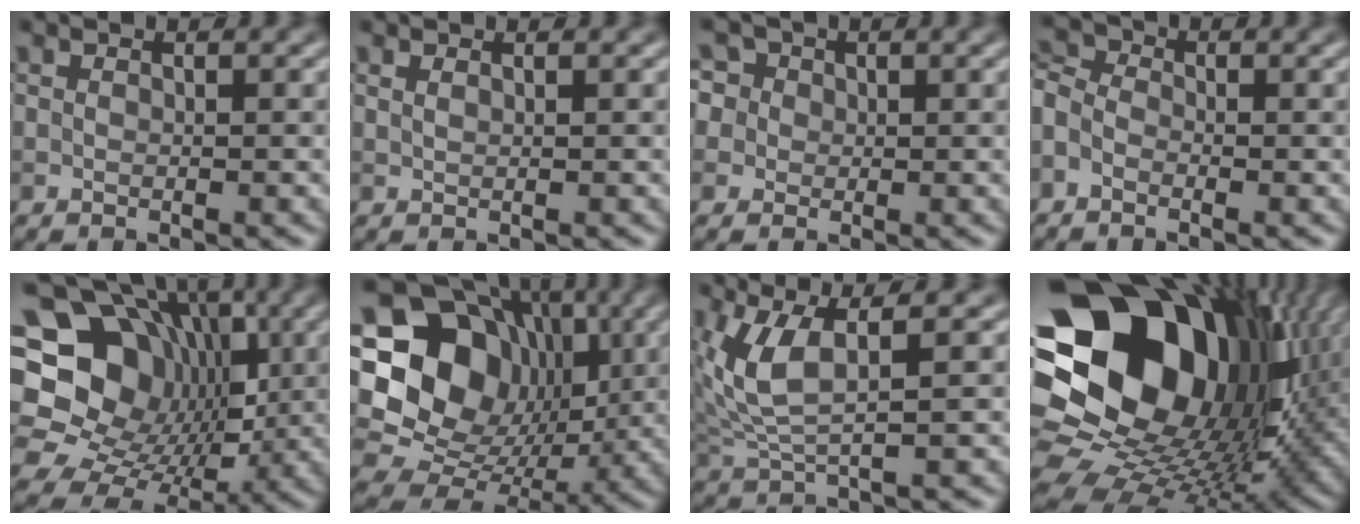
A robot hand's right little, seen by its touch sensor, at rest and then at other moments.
{"total": 0.5, "force": [0.4, 0.1, 0.3], "torque": [-0.006, 0.000, 0.009]}
{"total": 5.2, "force": [2.1, 4.3, 2.1], "torque": [-0.028, 0.029, 0.006]}
{"total": 2.7, "force": [-1.2, 1.8, 1.6], "torque": [-0.041, 0.004, -0.035]}
{"total": 17.5, "force": [2.8, 15.2, 8.1], "torque": [-0.155, 0.053, 0.036]}
{"total": 16.9, "force": [3.6, 14.2, 8.4], "torque": [-0.176, 0.038, 0.073]}
{"total": 4.6, "force": [1.4, 1.5, 4.1], "torque": [-0.111, -0.004, 0.035]}
{"total": 22.4, "force": [5.9, 17.1, 13.3], "torque": [-0.283, 0.005, 0.106]}